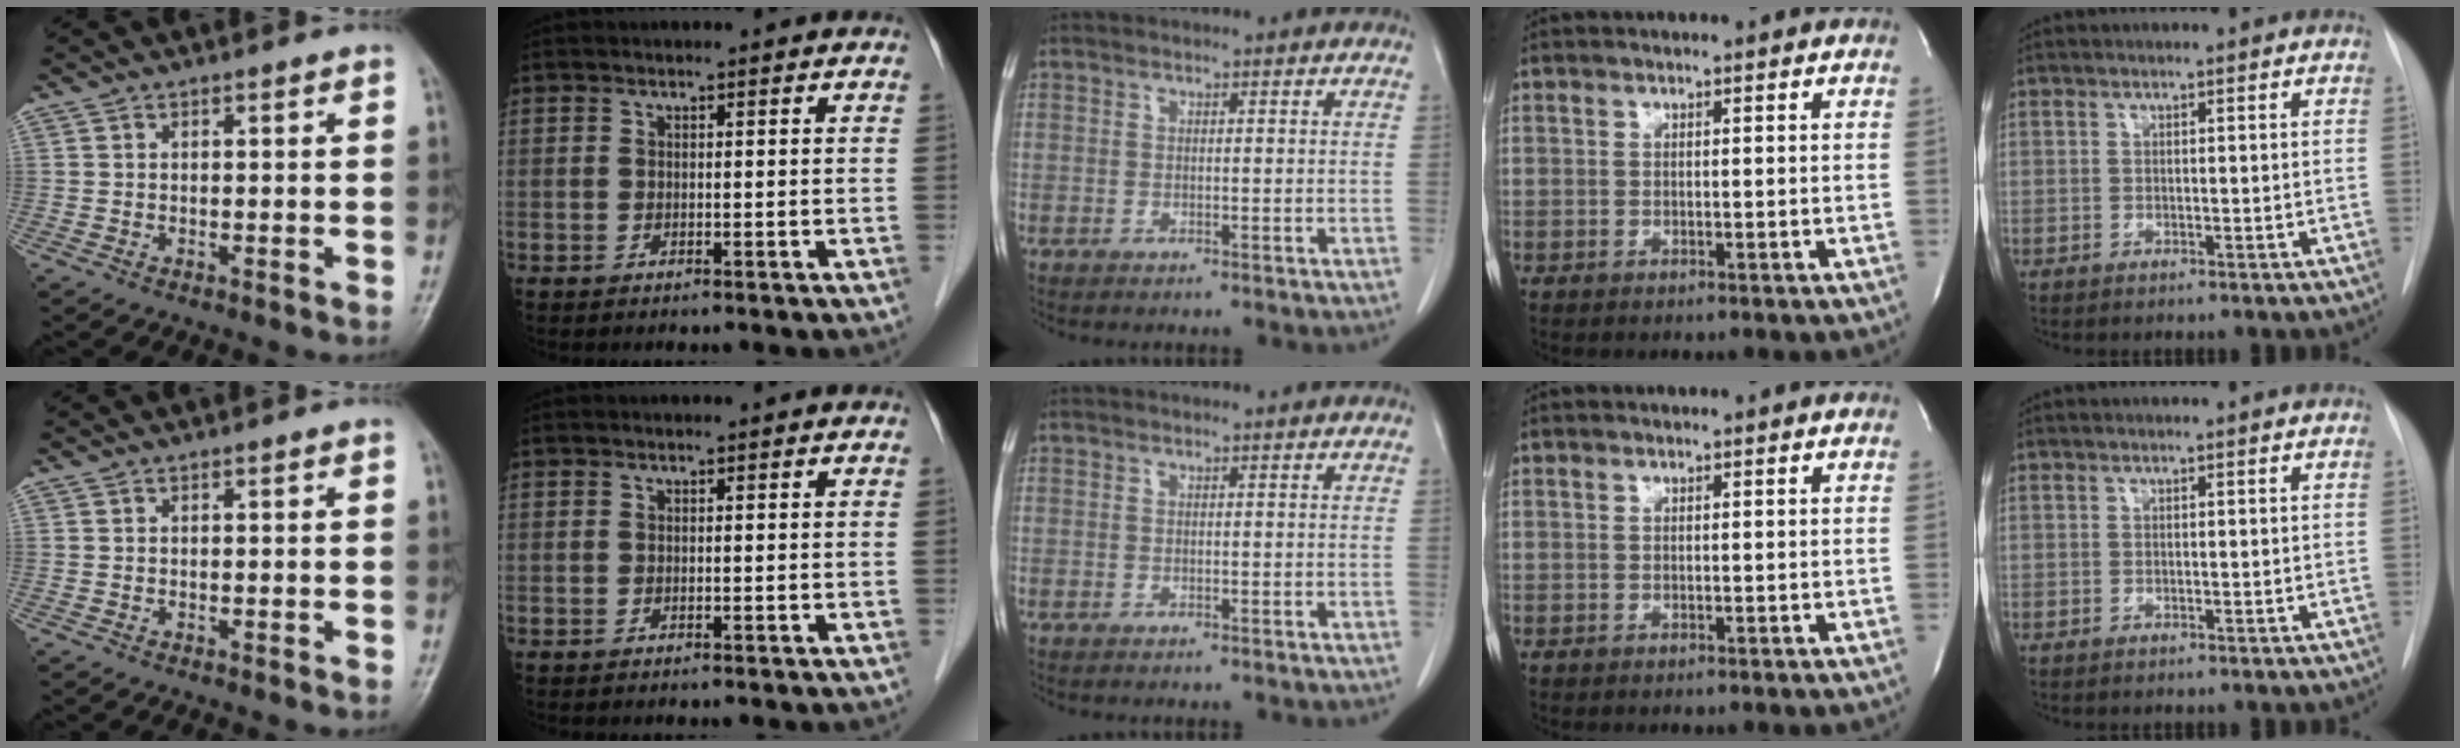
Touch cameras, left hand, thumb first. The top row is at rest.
{}